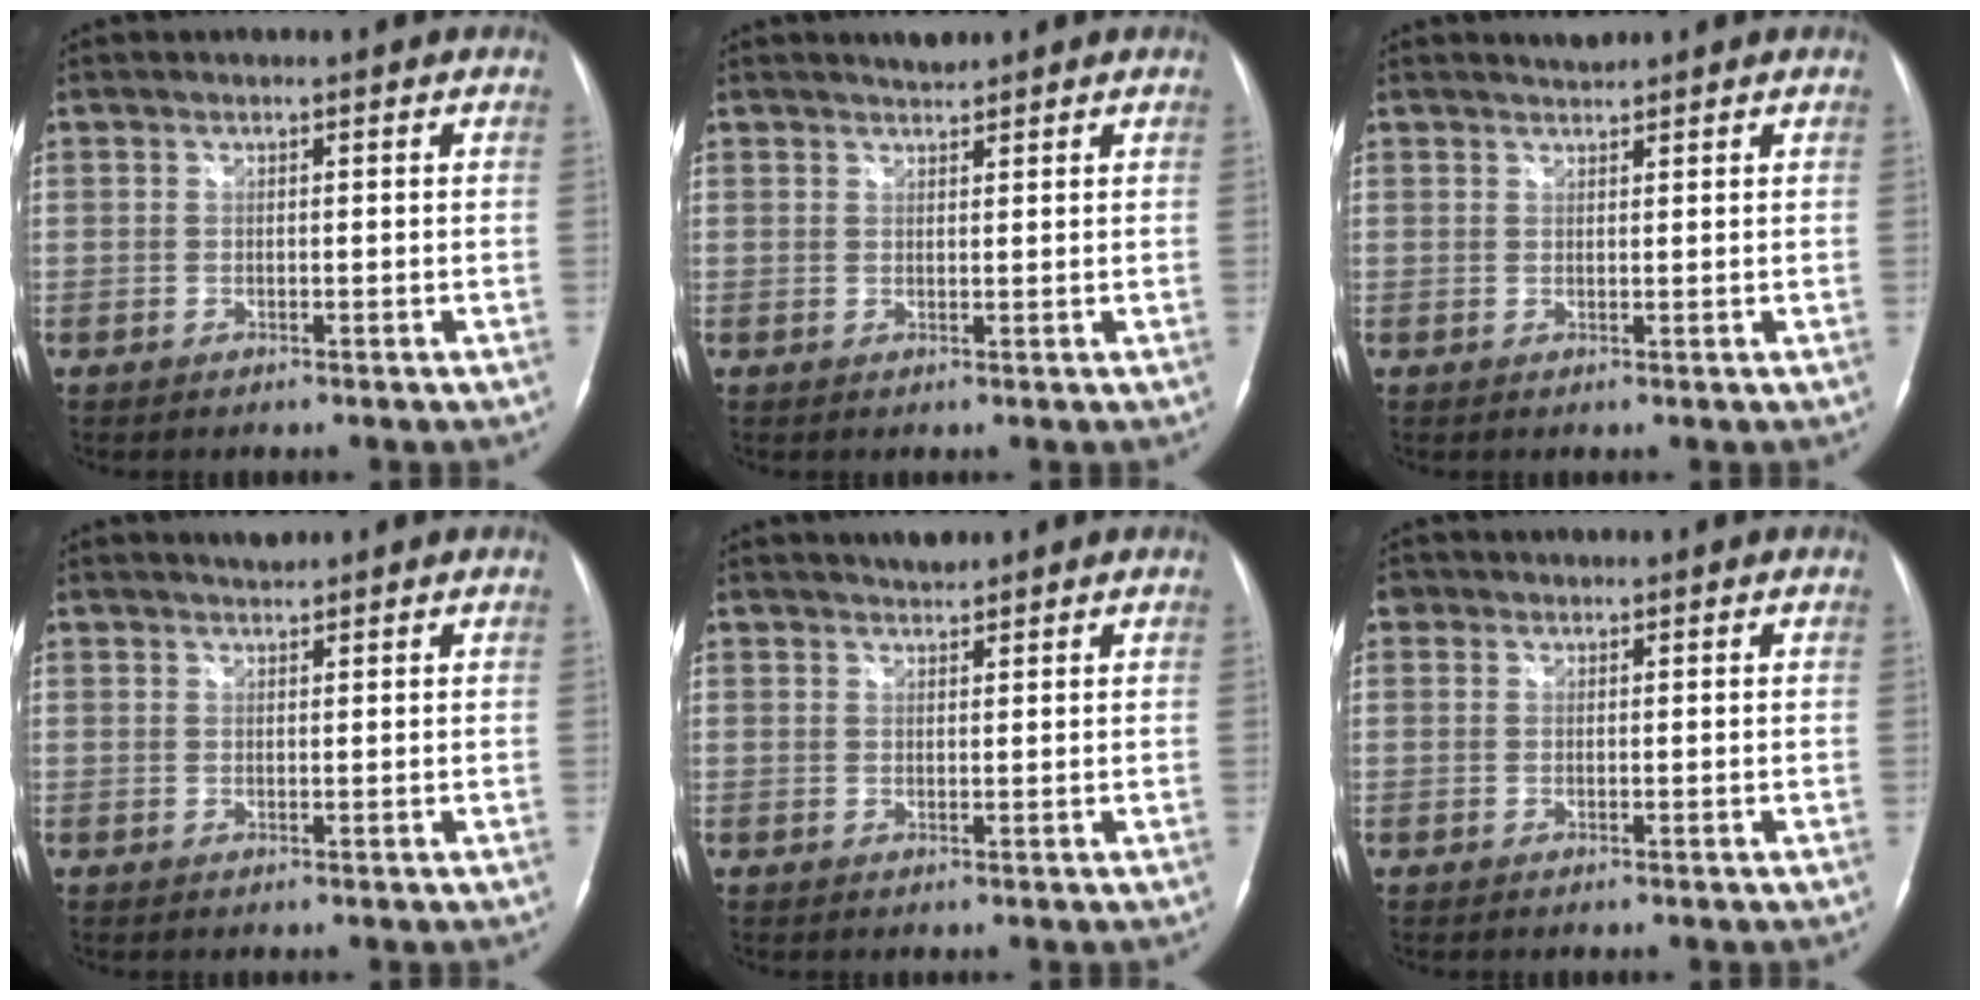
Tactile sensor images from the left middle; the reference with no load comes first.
{"total": 1.7, "force": [1.7, 0.1, 0.3], "torque": [-0.014, 0.002, 0.033]}
{"total": 1.3, "force": [1.3, -0.2, 0.0], "torque": [-0.009, 0.001, 0.028]}
{"total": 1.4, "force": [1.3, 0.0, 0.2], "torque": [-0.013, 0.003, 0.027]}
{"total": 2.0, "force": [1.9, 0.3, 0.5], "torque": [-0.016, 0.004, 0.035]}
{"total": 0.9, "force": [0.5, 0.7, 0.1], "torque": [0.002, 0.002, 0.006]}